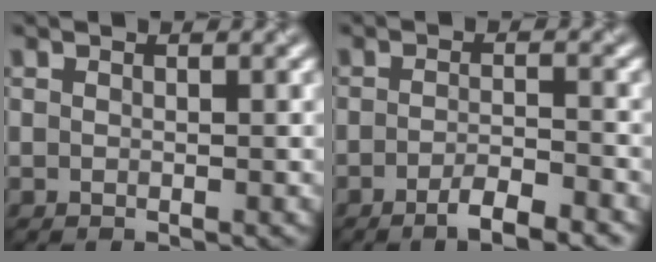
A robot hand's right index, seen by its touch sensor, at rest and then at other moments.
{"total": 3.9, "force": [-2.4, 0.9, 2.9], "torque": [-0.045, 0.000, -0.043]}